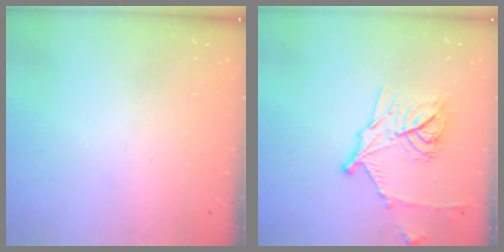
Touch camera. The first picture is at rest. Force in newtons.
{"total": 14.9, "press": 14.9, "slide": 0.8}